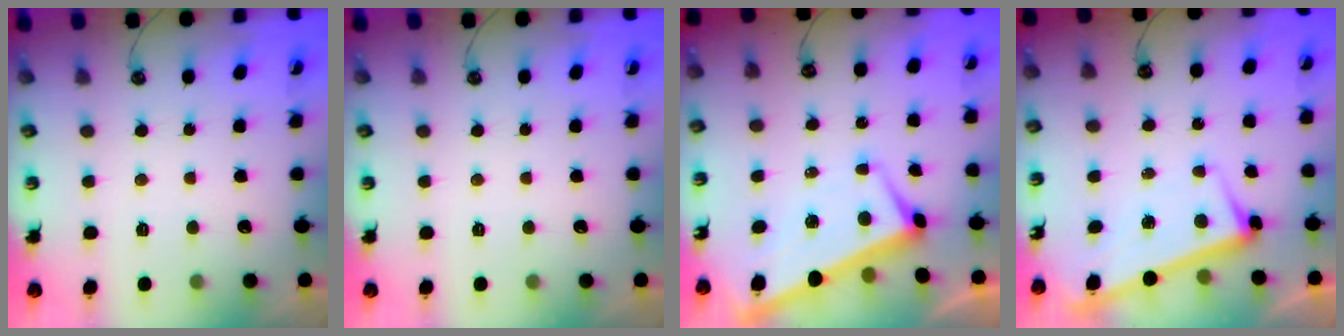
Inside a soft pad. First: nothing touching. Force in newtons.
{"total": 0.0}
{"total": 1.8, "press": 1.5, "slide": 0.9}
{"total": 2.6, "press": 2.5, "slide": 0.7}